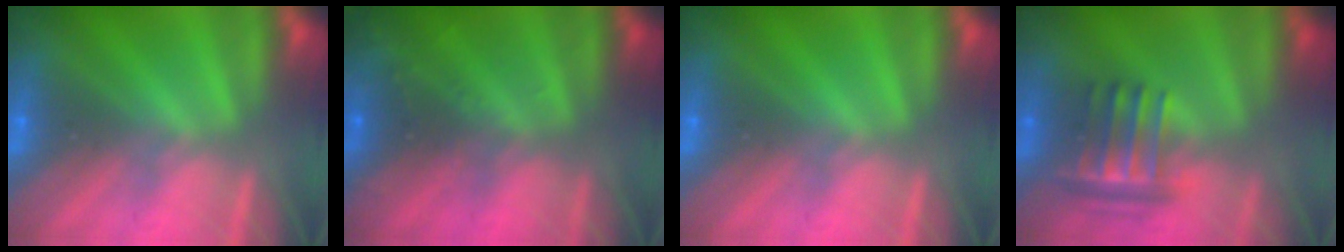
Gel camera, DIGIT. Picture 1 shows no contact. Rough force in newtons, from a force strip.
{"total": 7.3}
{"total": 0.0}
{"total": 3.7}